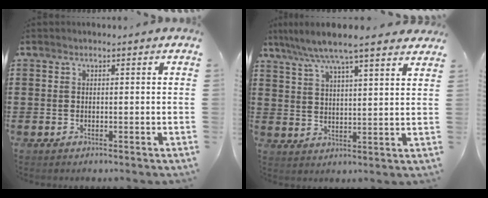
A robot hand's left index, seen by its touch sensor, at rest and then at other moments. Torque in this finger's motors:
{"motor_torque": [2.14, 0.00, 0.39, 0.21]}